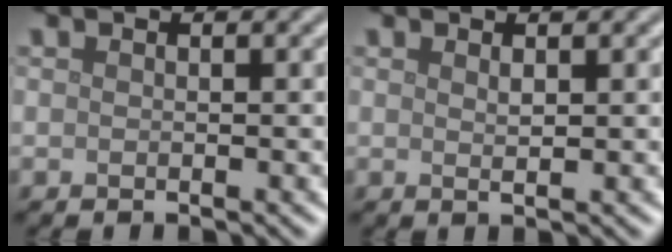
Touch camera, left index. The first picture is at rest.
{"total": 0.9, "force": [0.5, 0.1, 0.8], "torque": [-0.014, -0.001, 0.008]}